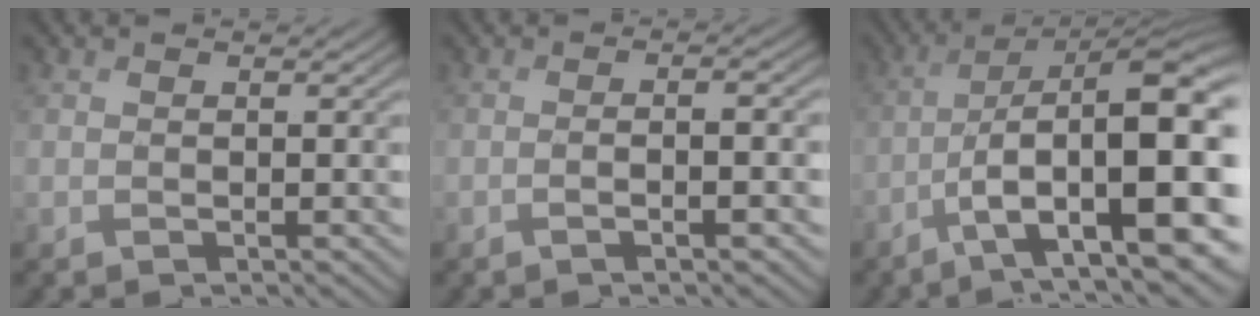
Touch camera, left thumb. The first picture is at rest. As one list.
[{"total": 3.2, "force": [-1.0, 0.8, 3.0], "torque": [-0.045, 0.006, -0.021]}, {"total": 15.0, "force": [-4.4, 5.3, 13.3], "torque": [-0.193, 0.001, -0.066]}]